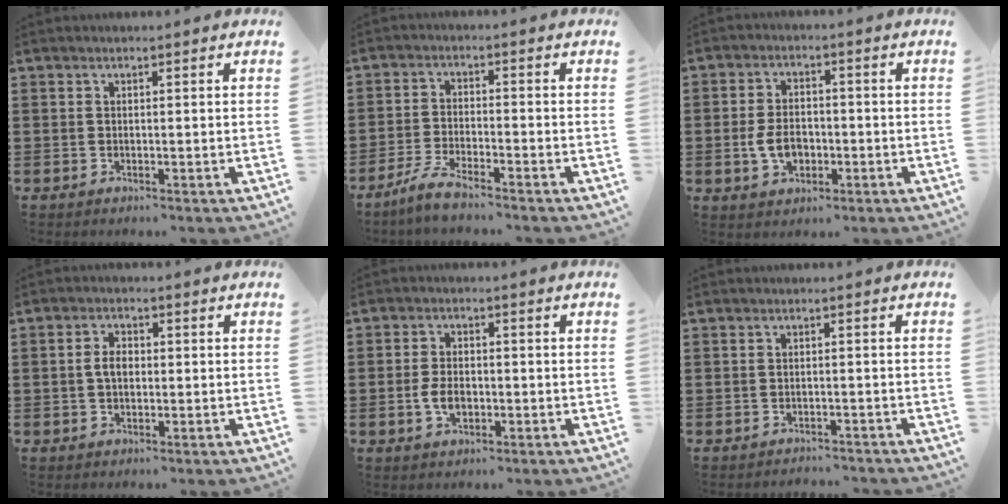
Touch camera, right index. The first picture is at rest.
{"total": 4.2, "force": [-3.8, 0.0, 1.8], "torque": [-0.053, -0.006, -0.079]}
{"total": 5.3, "force": [-1.2, 3.5, 3.8], "torque": [-0.078, 0.000, -0.026]}
{"total": 2.9, "force": [0.0, 1.8, 2.3], "torque": [-0.046, 0.007, -0.002]}
{"total": 4.0, "force": [-0.8, 2.4, 3.1], "torque": [-0.072, 0.000, -0.019]}
{"total": 1.5, "force": [-1.5, 0.2, 0.0], "torque": [-0.005, 0.000, -0.032]}